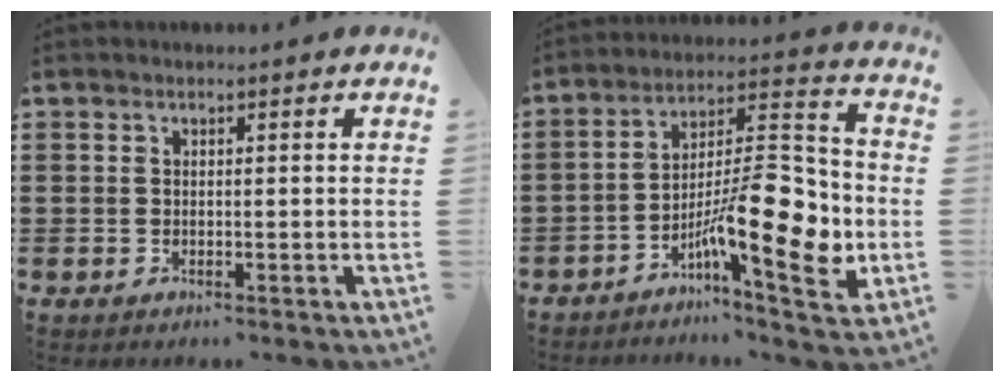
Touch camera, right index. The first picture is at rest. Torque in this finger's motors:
{"motor_torque": [0.64, -0.37, 0.58, 0.21]}